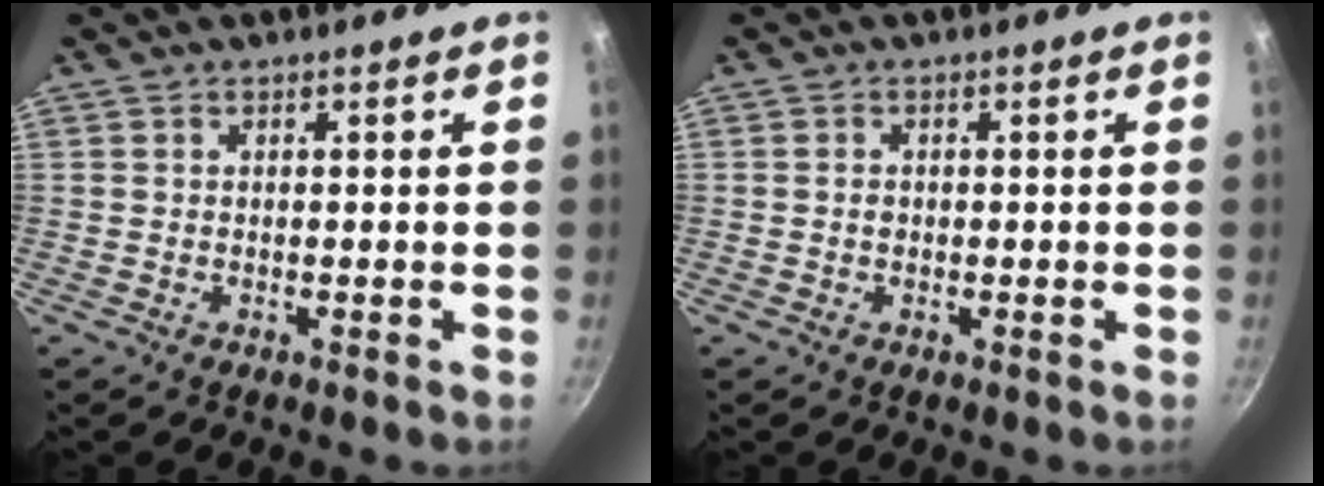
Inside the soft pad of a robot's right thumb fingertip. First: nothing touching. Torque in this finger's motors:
{"motor_torque": [-0.31, -0.06, -0.54, 0.05, 0.04]}